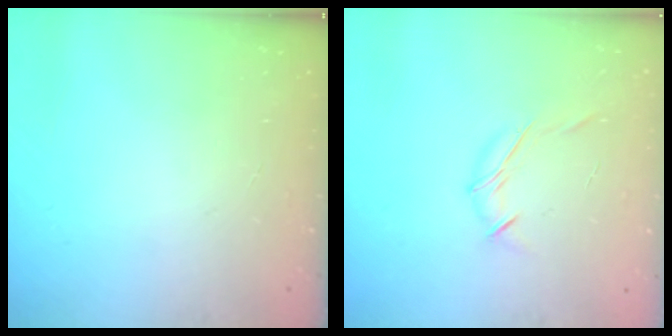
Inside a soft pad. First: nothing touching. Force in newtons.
{"total": 6.4, "press": 6.3, "slide": 0.9}